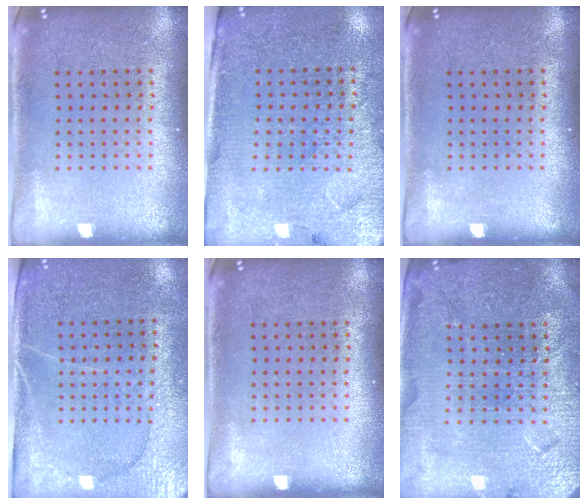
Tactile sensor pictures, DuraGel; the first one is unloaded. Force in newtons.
{"total": 3.0, "press": 2.8, "slide": 0.9}
{"total": 0.0}
{"total": 3.1, "press": 2.7, "slide": 1.5}
{"total": 0.0}
{"total": 4.0, "press": 3.8, "slide": 1.0}